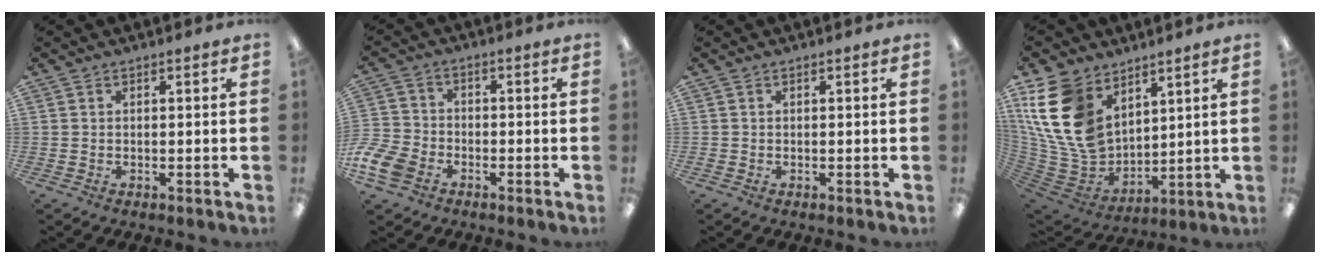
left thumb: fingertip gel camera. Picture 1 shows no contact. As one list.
[{"total": 8.3, "force": [-4.4, 5.6, 4.1], "torque": [-0.096, 0.023, -0.081]}, {"total": 0.0}, {"total": 17.8, "force": [8.2, 12.0, 10.2], "torque": [-0.264, -0.053, 0.156]}]